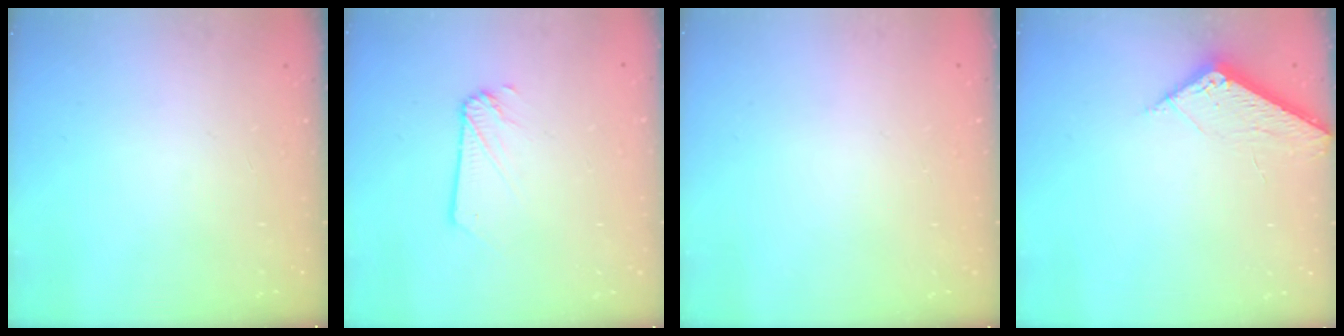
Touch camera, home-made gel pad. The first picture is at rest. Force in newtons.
{"total": 1.9, "press": 1.9, "slide": 0.3}
{"total": 0.0}
{"total": 5.8, "press": 5.8, "slide": 0.6}